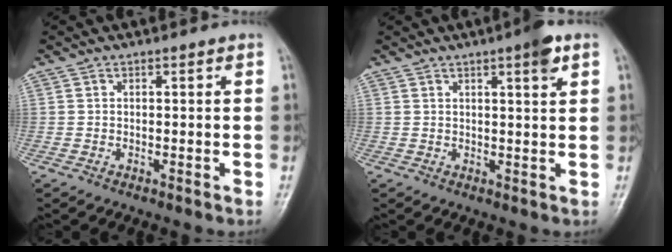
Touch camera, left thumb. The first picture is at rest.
{"total": 4.2, "force": [2.3, 0.6, 3.5], "torque": [-0.046, -0.008, 0.032]}